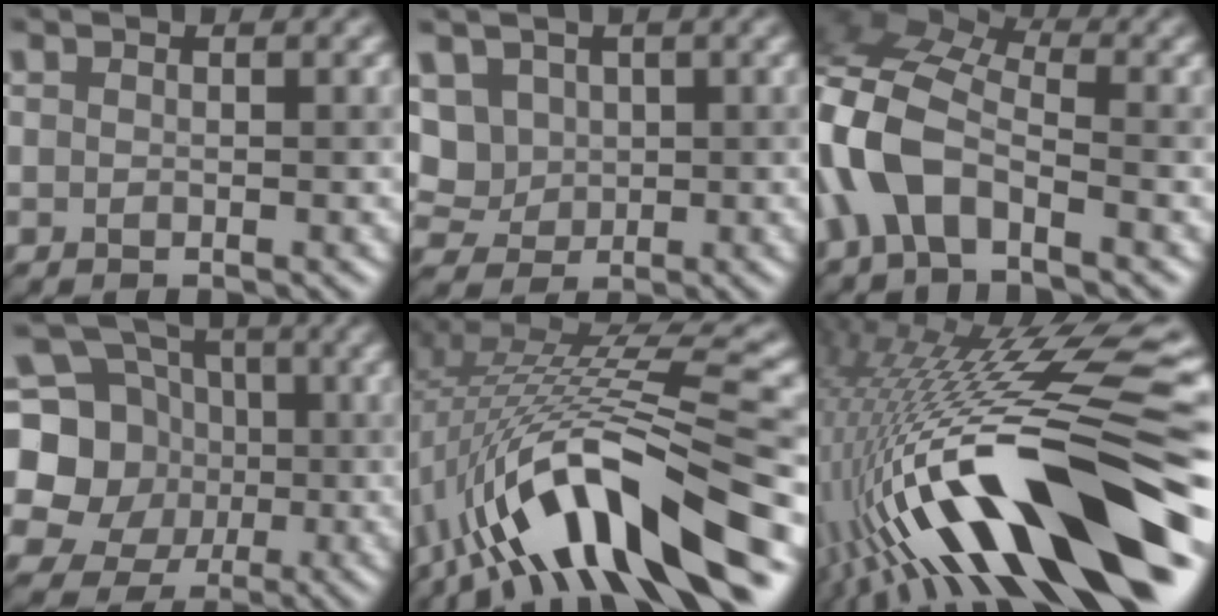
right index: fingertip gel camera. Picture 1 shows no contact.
{"total": 4.7, "force": [1.8, 4.0, 1.6], "torque": [-0.033, 0.012, 0.036]}
{"total": 8.1, "force": [-2.3, 4.5, 6.3], "torque": [-0.141, 0.023, -0.064]}
{"total": 10.5, "force": [0.8, 9.5, 4.4], "torque": [-0.099, 0.023, -0.019]}
{"total": 14.4, "force": [-5.0, 4.1, 12.9], "torque": [-0.215, 0.021, -0.076]}
{"total": 17.4, "force": [-4.4, 4.7, 16.2], "torque": [-0.279, 0.035, -0.074]}